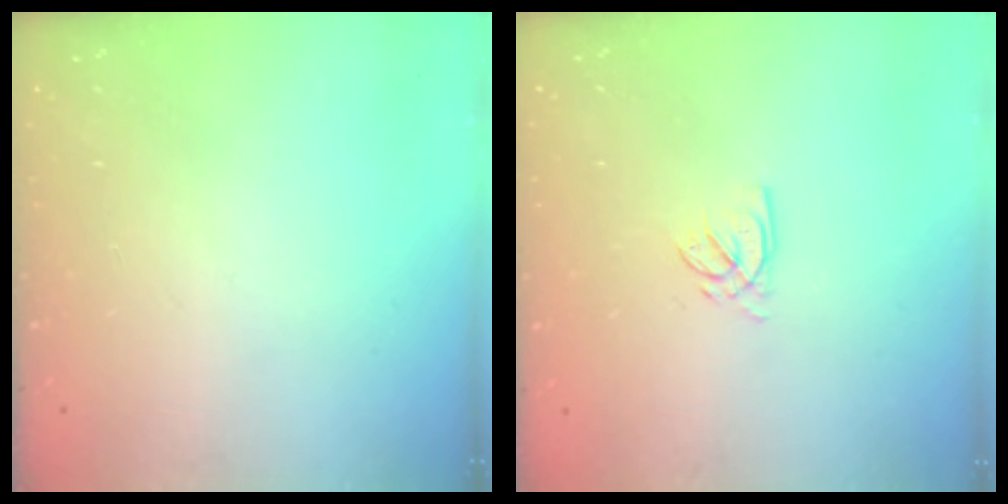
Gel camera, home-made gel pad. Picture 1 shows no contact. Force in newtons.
{"total": 2.3, "press": 2.3, "slide": 0.3}